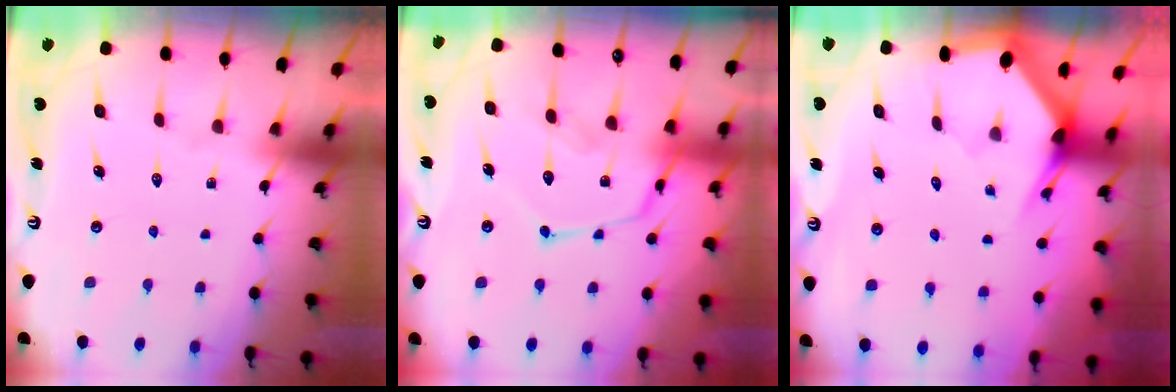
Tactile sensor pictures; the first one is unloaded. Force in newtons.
{"total": 15.3, "press": 15.3, "slide": 1.3}
{"total": 2.9, "press": 2.9, "slide": 0.1}